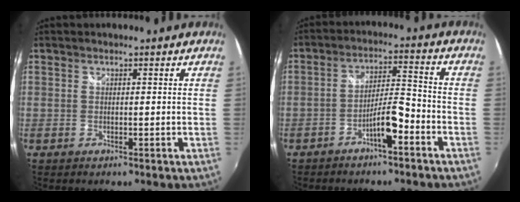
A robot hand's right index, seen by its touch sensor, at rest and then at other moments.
{"total": 6.2, "force": [-4.0, 0.9, 4.6], "torque": [-0.086, 0.011, -0.064]}